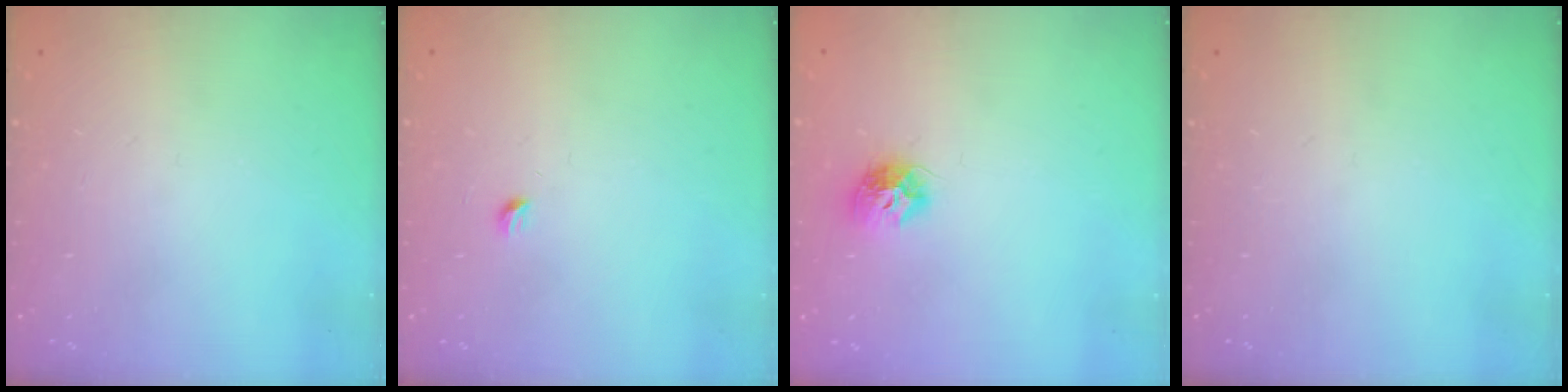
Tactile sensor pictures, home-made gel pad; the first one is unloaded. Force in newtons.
{"total": 2.9, "press": 2.9, "slide": 0.4}
{"total": 8.6, "press": 8.5, "slide": 0.1}
{"total": 0.0}